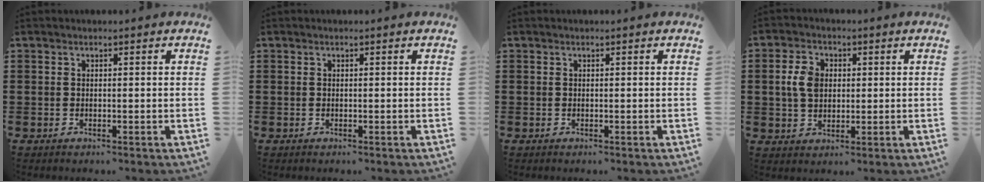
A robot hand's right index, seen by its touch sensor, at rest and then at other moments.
{"total": 0.0}
{"total": 0.0}
{"total": 5.1, "force": [0.5, 3.6, 3.5], "torque": [-0.092, 0.008, 0.003]}